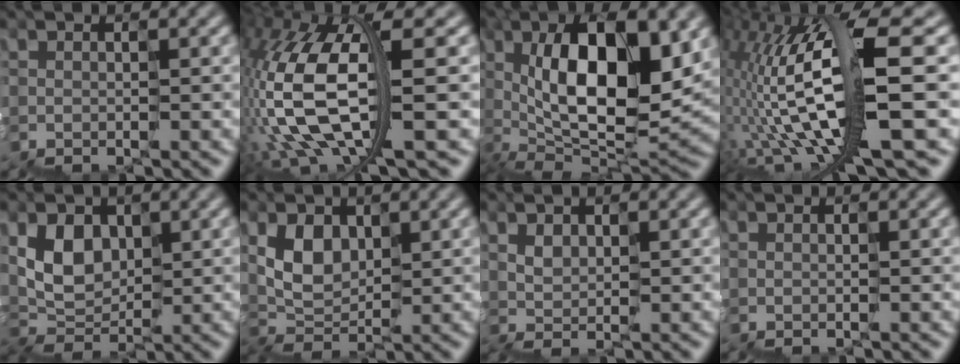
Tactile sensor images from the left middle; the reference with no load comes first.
{"total": 11.7, "force": [-1.3, 5.1, 10.5], "torque": [-0.259, 0.003, -0.024]}
{"total": 10.6, "force": [2.0, 4.7, 9.3], "torque": [-0.150, 0.000, 0.030]}
{"total": 12.5, "force": [-1.2, 3.2, 12.0], "torque": [-0.255, 0.021, -0.008]}
{"total": 3.3, "force": [1.7, 2.6, 1.1], "torque": [-0.022, 0.004, 0.030]}
{"total": 2.6, "force": [1.5, 2.0, 0.7], "torque": [-0.021, 0.006, 0.030]}
{"total": 1.3, "force": [1.0, 0.8, 0.2], "torque": [-0.010, 0.009, 0.022]}
{"total": 0.0}